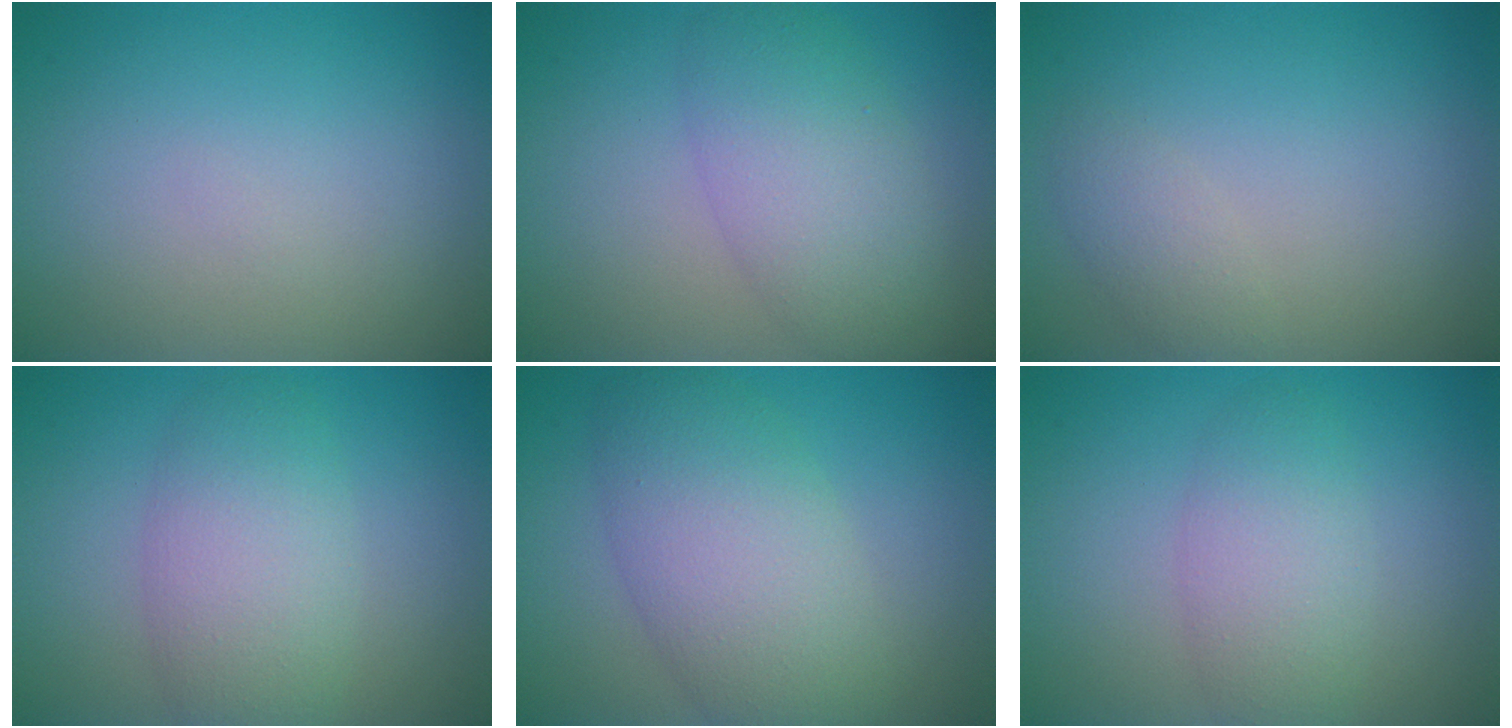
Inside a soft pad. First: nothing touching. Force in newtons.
{"total": 5.2, "press": 5.2, "slide": 0.3}
{"total": 1.5, "press": 1.5, "slide": 0.1}
{"total": 5.1, "press": 5.1, "slide": 0.1}
{"total": 7.0, "press": 7.0, "slide": 0.1}
{"total": 3.6, "press": 3.6, "slide": 0.1}